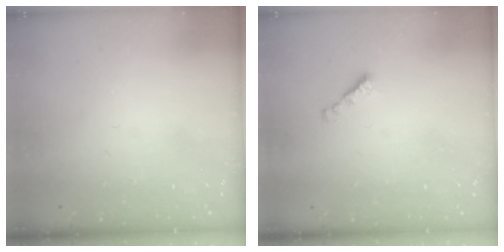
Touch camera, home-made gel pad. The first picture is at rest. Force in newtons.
{"total": 1.8, "press": 1.7, "slide": 0.6}